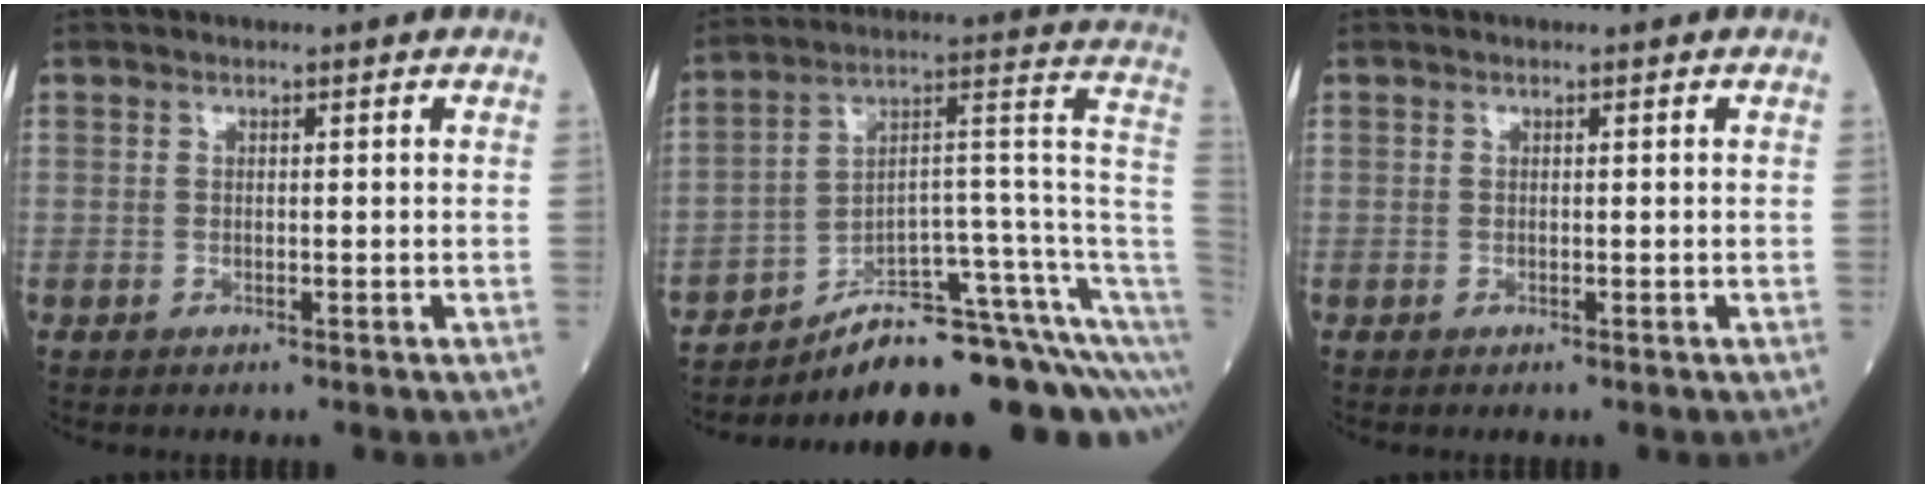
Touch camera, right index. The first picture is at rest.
{"total": 19.7, "force": [-12.7, 3.5, 14.7], "torque": [-0.128, 0.068, -0.186]}
{"total": 0.0}